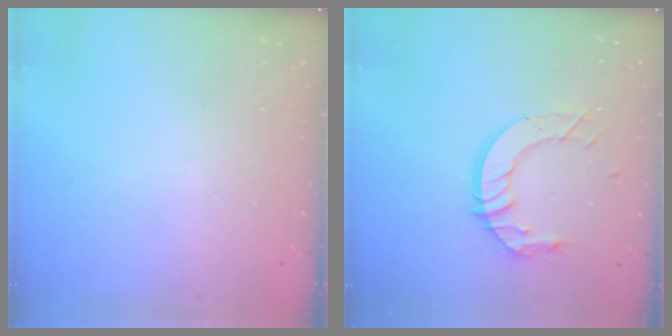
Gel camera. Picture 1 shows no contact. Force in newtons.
{"total": 10.6, "press": 10.5, "slide": 1.0}